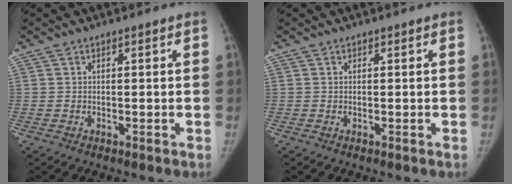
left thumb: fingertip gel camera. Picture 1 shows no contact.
{"total": 0.0}